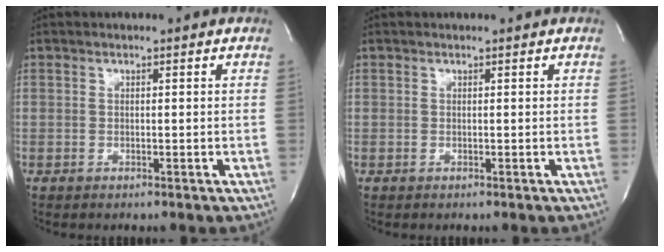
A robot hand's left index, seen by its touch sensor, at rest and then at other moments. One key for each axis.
{"total": 0.0}